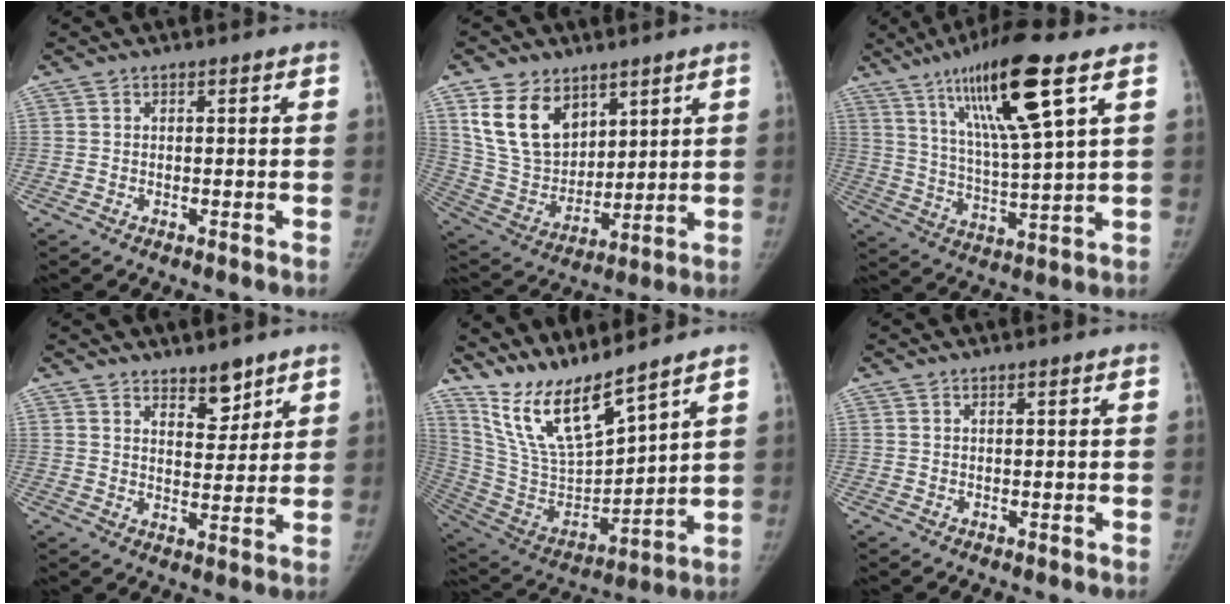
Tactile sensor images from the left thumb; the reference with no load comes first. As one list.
[{"total": 15.0, "force": [7.9, 10.1, 7.9], "torque": [-0.113, -0.040, 0.171]}, {"total": 17.5, "force": [9.1, 2.2, 14.8], "torque": [-0.264, -0.034, 0.166]}, {"total": 5.6, "force": [4.3, 2.4, 2.6], "torque": [-0.013, -0.036, 0.072]}, {"total": 16.1, "force": [13.5, 2.2, 8.5], "torque": [-0.146, -0.080, 0.281]}, {"total": 0.0}]